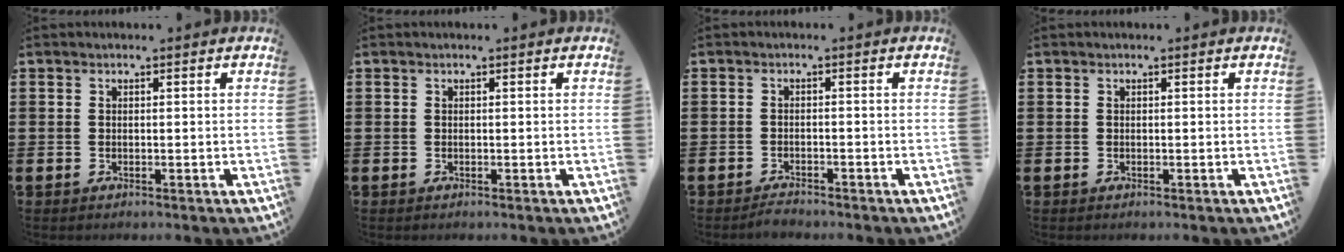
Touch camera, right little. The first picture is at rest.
{"total": 0.0}
{"total": 1.2, "force": [-1.2, 0.1, 0.0], "torque": [-0.005, 0.000, -0.024]}
{"total": 0.0}